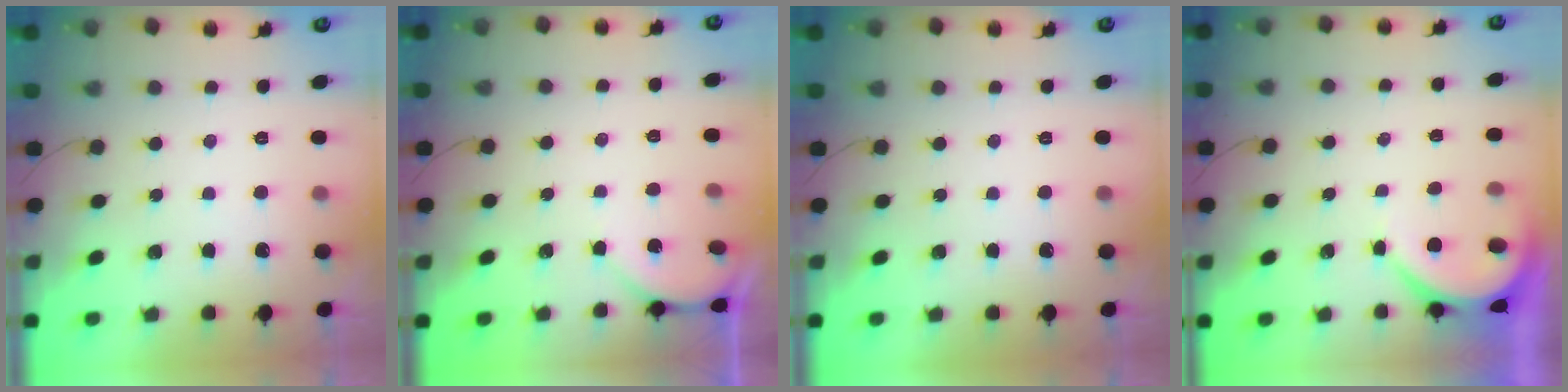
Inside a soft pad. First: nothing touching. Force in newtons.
{"total": 1.3, "press": 1.3, "slide": 0.3}
{"total": 0.0}
{"total": 3.9, "press": 3.9, "slide": 0.6}